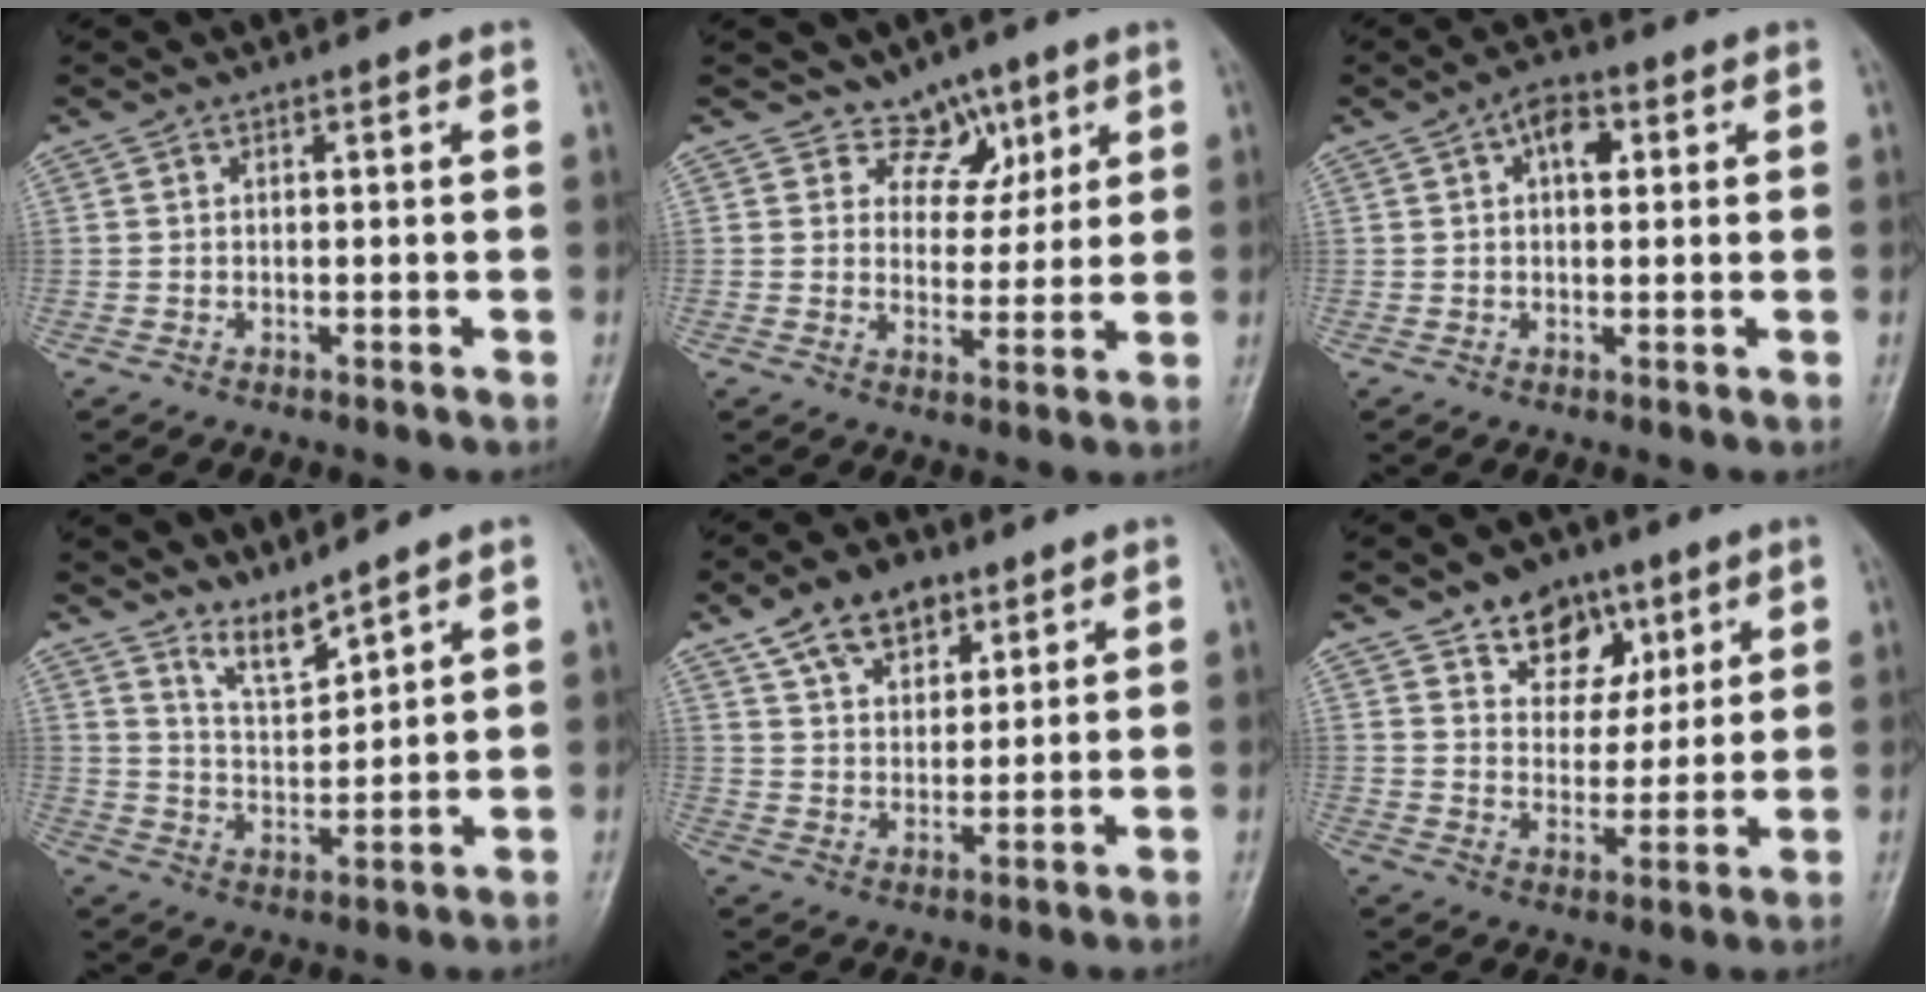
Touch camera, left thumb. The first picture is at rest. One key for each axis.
{"total": 6.0, "fx": 4.0, "fy": 4.4, "fz": 1.0, "tx": 0.023, "ty": -0.022, "tz": 0.064}
{"total": 4.9, "fx": 1.5, "fy": 2.8, "fz": 3.8, "tx": -0.048, "ty": 0.005, "tz": 0.017}
{"total": 5.5, "fx": 5.0, "fy": 0.8, "fz": 2.2, "tx": -0.038, "ty": -0.053, "tz": 0.107}
{"total": 9.6, "fx": 5.8, "fy": 5.8, "fz": 5.0, "tx": -0.056, "ty": -0.027, "tz": 0.103}
{"total": 10.5, "fx": 6.1, "fy": 7.4, "fz": 4.2, "tx": -0.025, "ty": -0.027, "tz": 0.100}